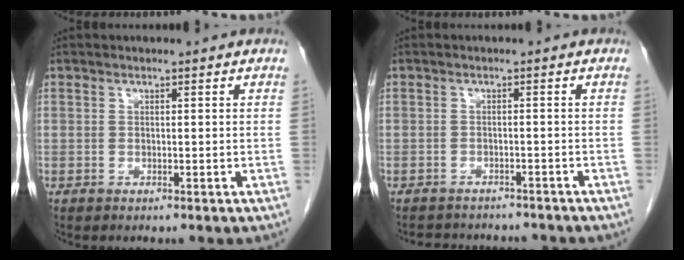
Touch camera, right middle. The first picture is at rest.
{"total": 8.0, "force": [-7.5, 2.2, 1.8], "torque": [-0.028, 0.007, -0.091]}